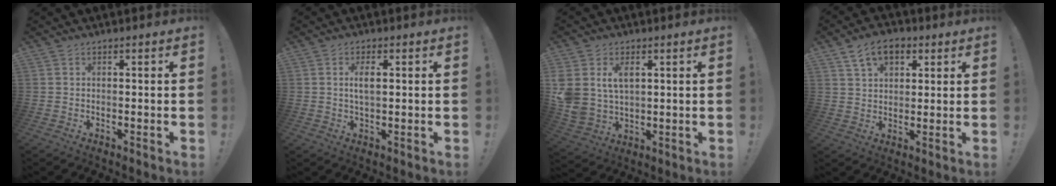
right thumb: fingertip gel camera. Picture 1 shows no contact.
{"total": 3.9, "force": [0.9, 1.5, 3.4], "torque": [-0.054, -0.002, 0.011]}
{"total": 9.1, "force": [3.6, 6.7, 5.0], "torque": [-0.096, -0.011, 0.074]}
{"total": 9.3, "force": [4.6, 6.0, 5.4], "torque": [-0.076, -0.003, 0.086]}